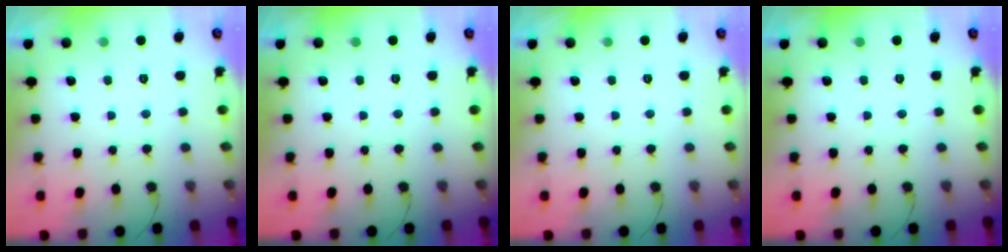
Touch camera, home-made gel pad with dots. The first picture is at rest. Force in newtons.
{"total": 0.0}
{"total": 0.0}
{"total": 0.0}